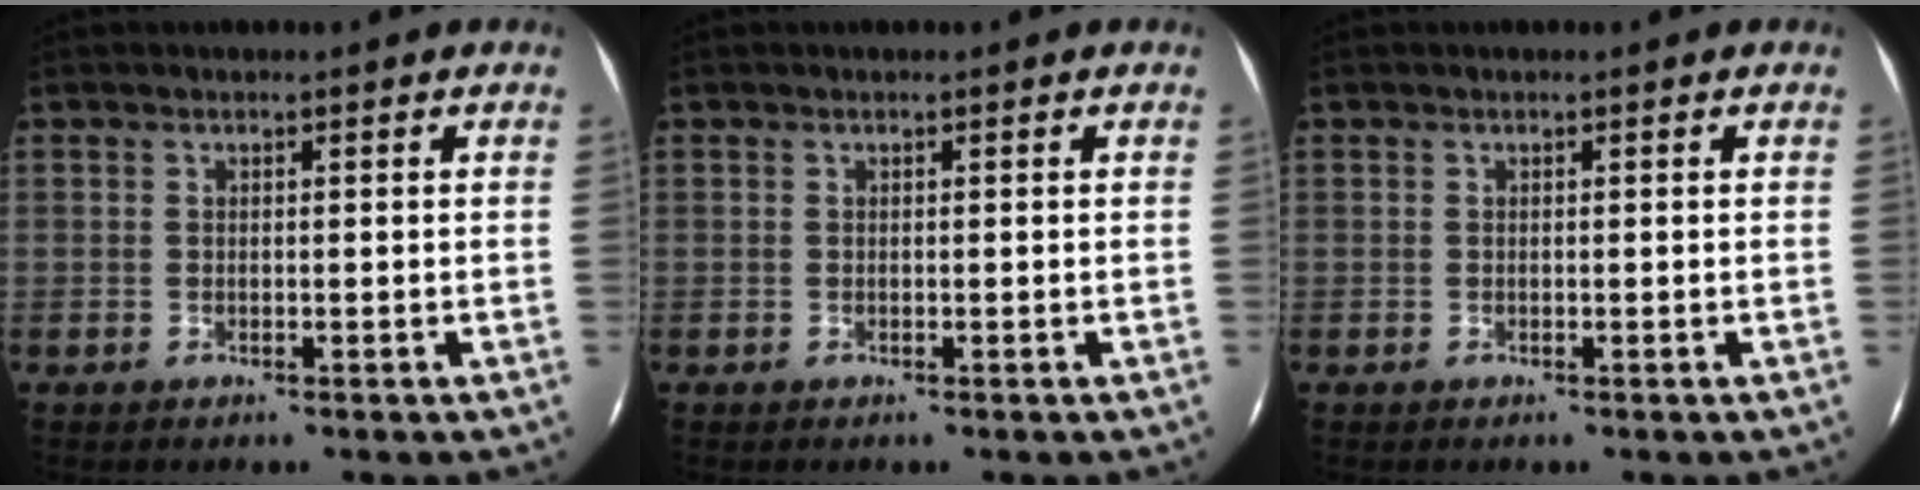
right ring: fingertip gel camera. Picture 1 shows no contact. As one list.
[{"total": 0.0}, {"total": 0.0}]